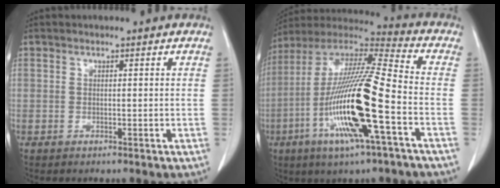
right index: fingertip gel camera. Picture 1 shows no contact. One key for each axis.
{"total": 20.6, "fx": -6.1, "fy": 1.2, "fz": 19.7, "tx": -0.405, "ty": -0.021, "tz": -0.121}